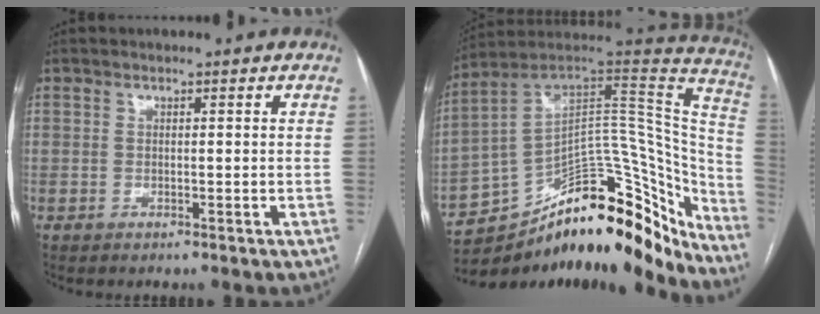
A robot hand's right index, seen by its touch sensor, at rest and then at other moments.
{"total": 28.2, "force": [-21.8, 10.1, 14.7], "torque": [-0.147, 0.070, -0.308]}